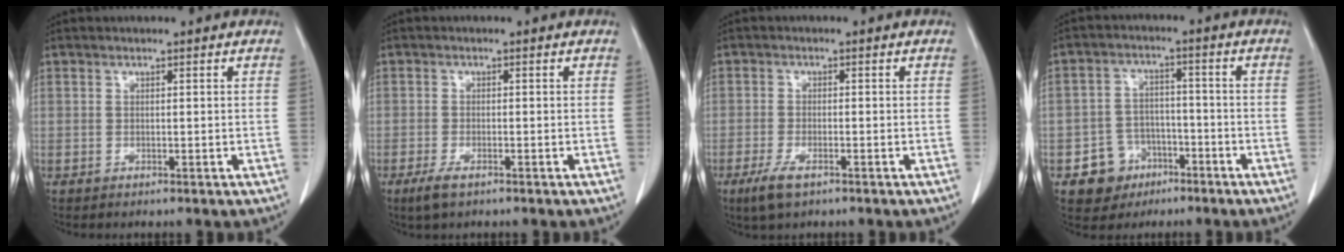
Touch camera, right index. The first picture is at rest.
{"total": 2.8, "force": [-1.8, 0.8, 2.0], "torque": [-0.045, -0.005, -0.032]}
{"total": 4.0, "force": [-2.5, 1.2, 2.9], "torque": [-0.066, -0.007, -0.044]}
{"total": 7.0, "force": [-3.6, 5.8, 1.3], "torque": [-0.018, 0.014, -0.050]}